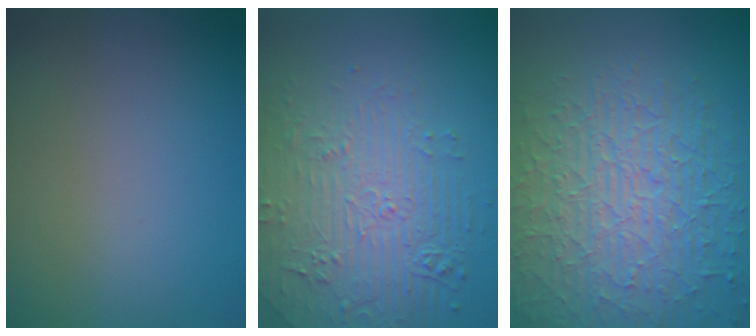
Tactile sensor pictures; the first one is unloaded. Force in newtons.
{"total": 4.5, "press": 4.1, "slide": 1.8}
{"total": 8.7, "press": 6.1, "slide": 6.2}